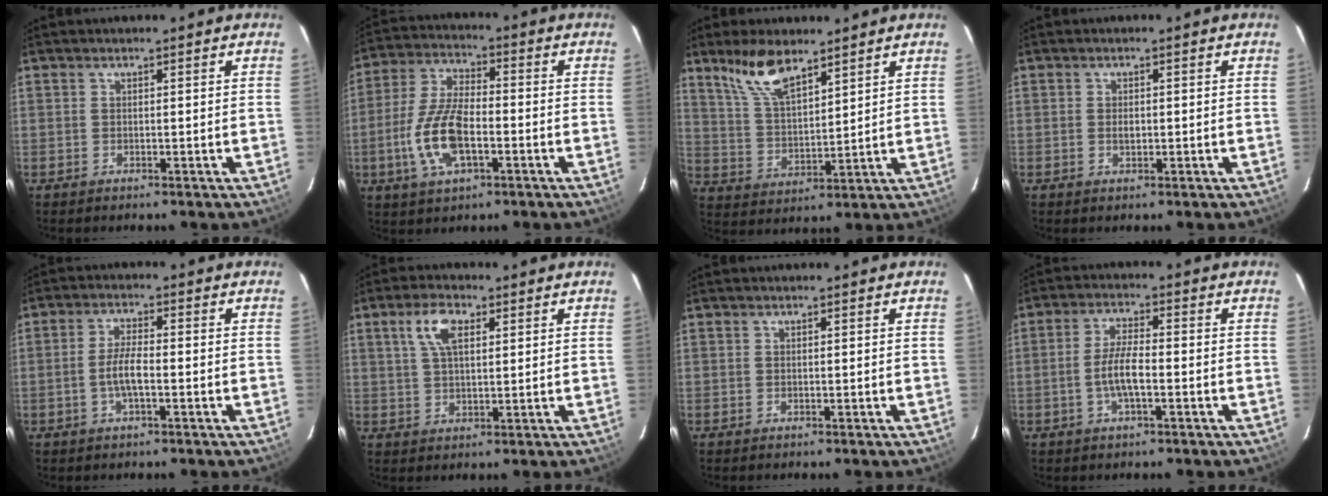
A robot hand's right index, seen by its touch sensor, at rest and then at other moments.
{"total": 12.3, "force": [-3.6, 5.4, 10.5], "torque": [-0.225, 0.004, -0.068]}
{"total": 9.7, "force": [7.1, 3.1, 5.9], "torque": [-0.113, 0.009, 0.150]}
{"total": 1.3, "force": [-0.1, 0.9, 0.9], "torque": [-0.015, 0.003, 0.000]}
{"total": 4.5, "force": [-1.3, 1.0, 4.1], "torque": [-0.086, 0.006, -0.024]}
{"total": 6.3, "force": [2.6, 2.9, 4.9], "torque": [-0.094, 0.013, 0.050]}
{"total": 0.0}
{"total": 5.4, "force": [-1.6, 1.3, 5.0], "torque": [-0.102, 0.006, -0.031]}